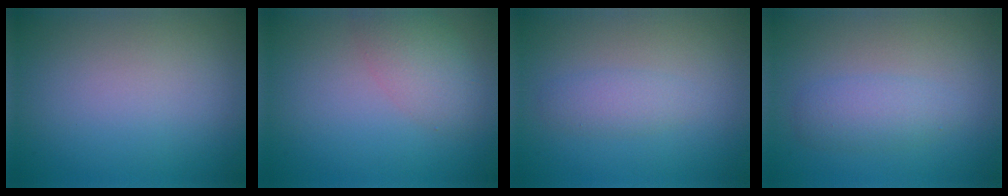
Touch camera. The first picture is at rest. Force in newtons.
{"total": 3.0, "press": 3.0, "slide": 0.1}
{"total": 1.6, "press": 1.6, "slide": 0.1}
{"total": 2.4, "press": 2.4, "slide": 0.1}